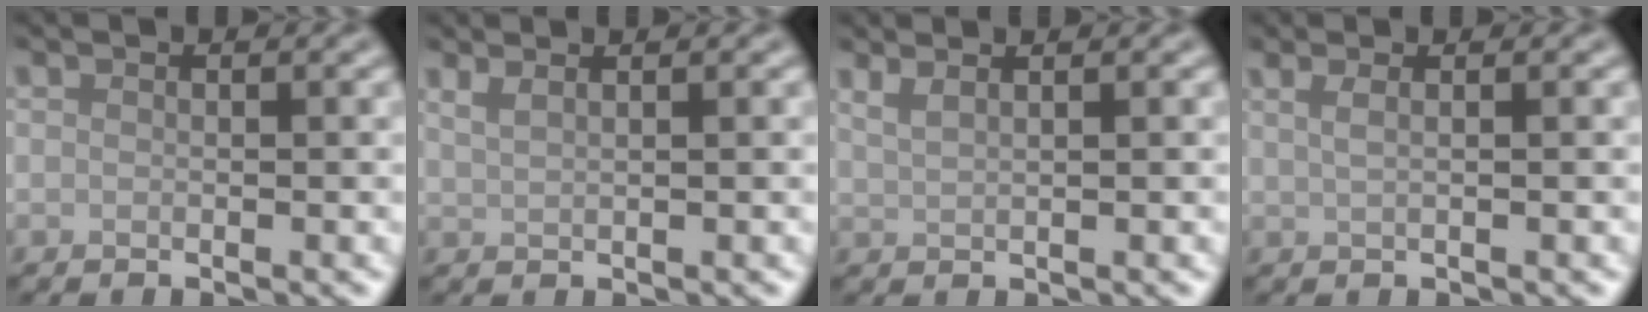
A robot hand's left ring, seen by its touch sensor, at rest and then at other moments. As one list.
[{"total": 2.2, "force": [1.6, 0.9, 1.2], "torque": [-0.010, 0.001, 0.014]}, {"total": 2.6, "force": [1.9, 1.1, 1.4], "torque": [-0.012, 0.006, 0.013]}, {"total": 2.6, "force": [1.2, 1.3, 1.9], "torque": [-0.018, 0.003, -0.006]}]